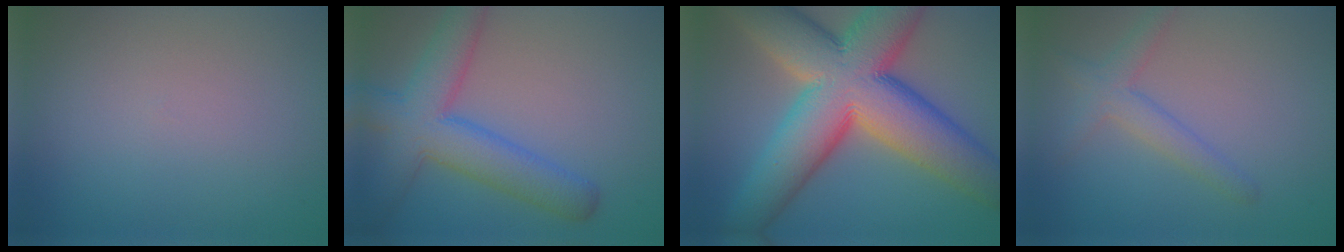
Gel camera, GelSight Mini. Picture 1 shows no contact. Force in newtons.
{"total": 7.2, "press": 7.2, "slide": 0.3}
{"total": 16.2, "press": 16.2, "slide": 0.8}
{"total": 2.7, "press": 2.7, "slide": 0.1}